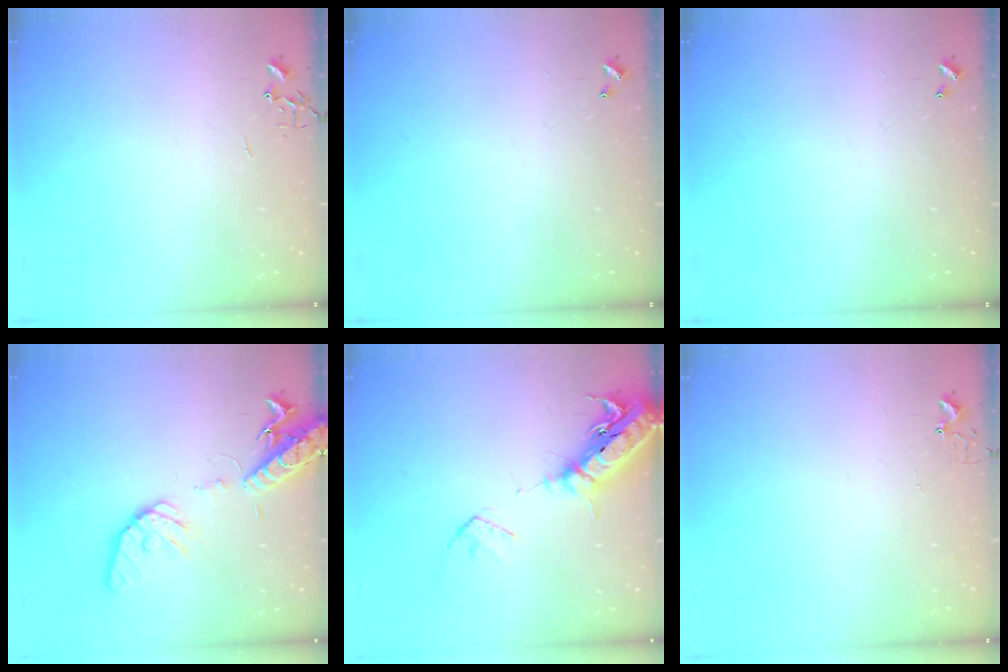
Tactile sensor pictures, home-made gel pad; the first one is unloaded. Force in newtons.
{"total": 0.0}
{"total": 0.0}
{"total": 16.1, "press": 15.8, "slide": 3.0}
{"total": 18.4, "press": 17.9, "slide": 4.4}
{"total": 3.8, "press": 3.8, "slide": 0.3}